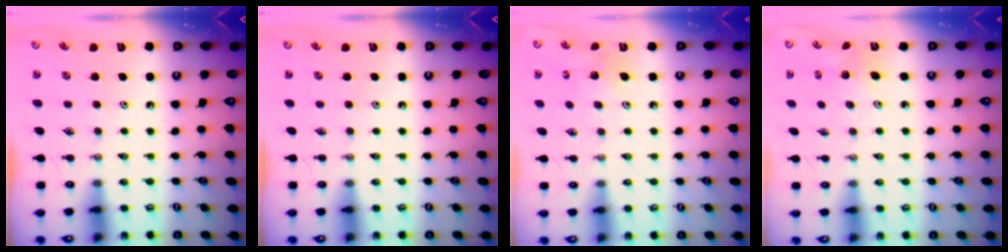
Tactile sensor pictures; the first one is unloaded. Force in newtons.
{"total": 0.0}
{"total": 5.2, "press": 4.7, "slide": 2.2}
{"total": 3.5, "press": 3.5, "slide": 0.2}